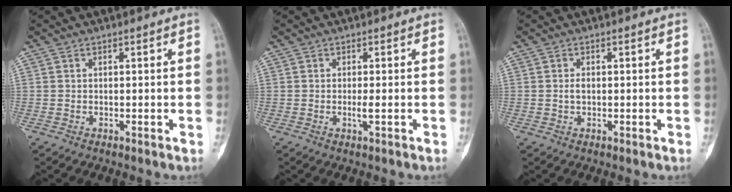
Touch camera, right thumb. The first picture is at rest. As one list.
[{"total": 1.5, "force": [-0.2, 0.1, 1.4], "torque": [-0.031, -0.003, -0.002]}, {"total": 1.3, "force": [0.0, 0.8, 1.1], "torque": [-0.020, 0.001, 0.000]}]